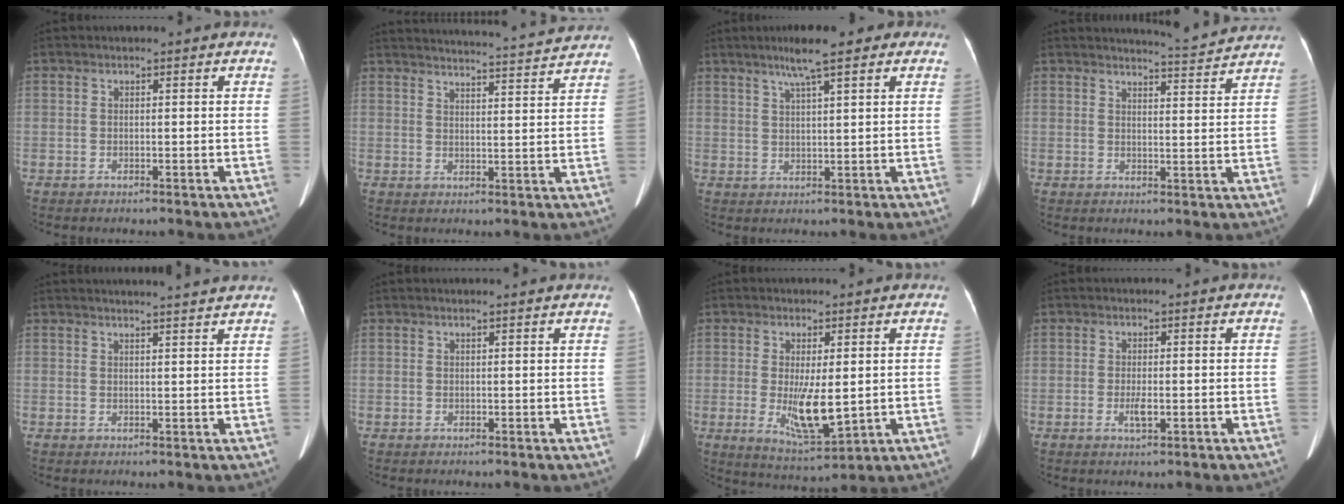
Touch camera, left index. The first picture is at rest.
{"total": 16.4, "force": [15.9, -0.7, 4.0], "torque": [-0.069, -0.017, 0.206]}
{"total": 7.1, "force": [4.7, 0.8, 5.2], "torque": [-0.082, 0.021, 0.071]}
{"total": 5.3, "force": [5.2, -1.0, 0.0], "torque": [-0.017, -0.012, 0.069]}
{"total": 7.8, "force": [7.4, -0.6, 2.5], "torque": [-0.030, 0.010, 0.076]}
{"total": 2.0, "force": [1.9, -0.2, 0.6], "torque": [-0.013, 0.011, 0.023]}
{"total": 8.7, "force": [-0.5, 2.3, 8.4], "torque": [-0.153, -0.028, 0.006]}
{"total": 1.9, "force": [-0.6, 0.4, 1.7], "torque": [-0.037, -0.005, -0.008]}